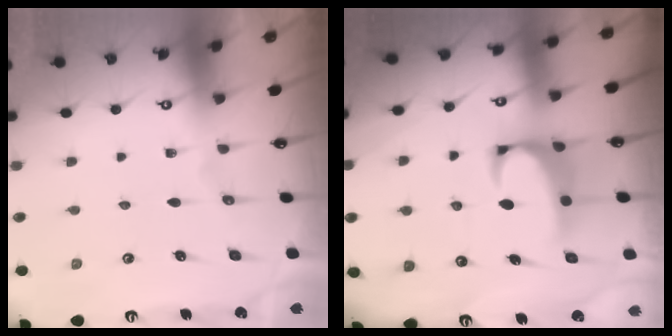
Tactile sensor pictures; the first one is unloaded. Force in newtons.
{"total": 2.8, "press": 2.4, "slide": 1.4}